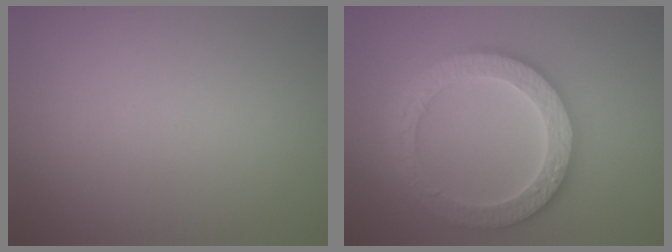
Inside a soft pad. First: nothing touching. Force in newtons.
{"total": 6.4, "press": 6.3, "slide": 1.3}